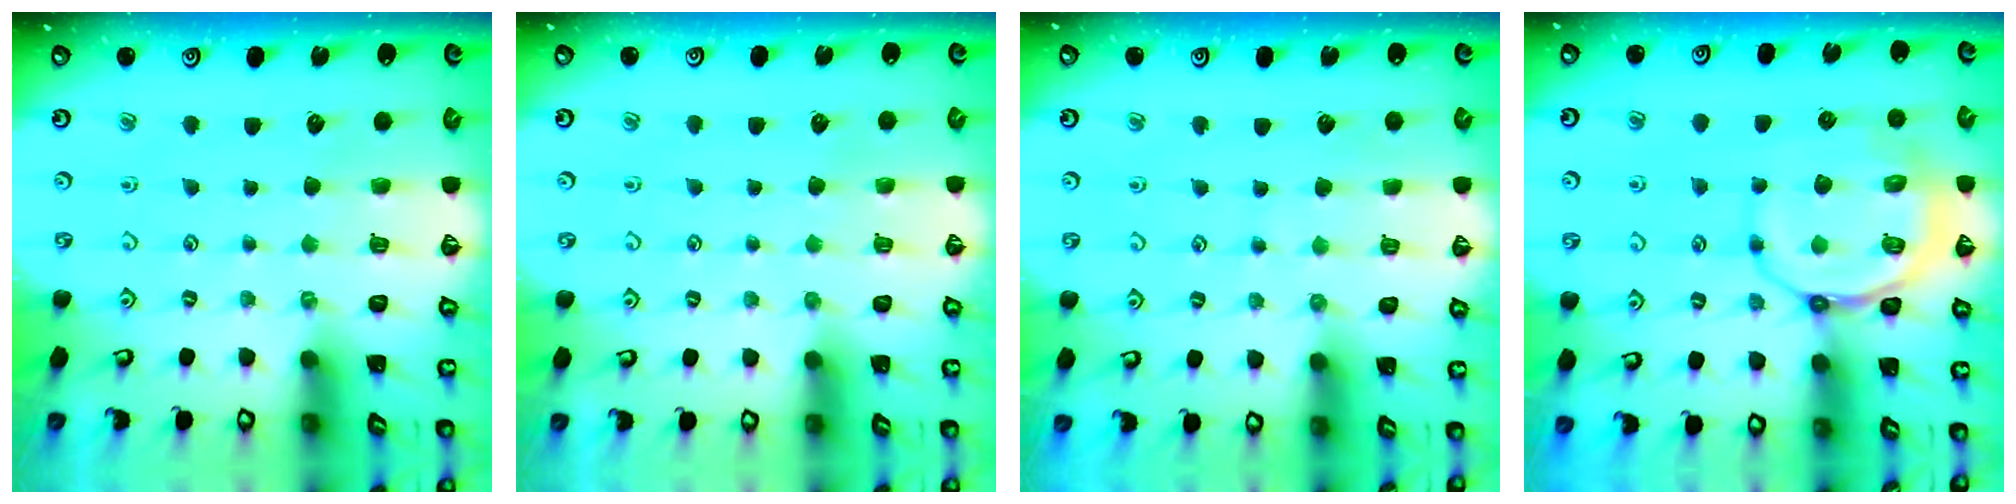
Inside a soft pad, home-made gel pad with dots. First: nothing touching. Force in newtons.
{"total": 0.8, "press": 0.8, "slide": 0.1}
{"total": 5.2, "press": 5.2, "slide": 0.4}
{"total": 13.0, "press": 12.8, "slide": 2.0}